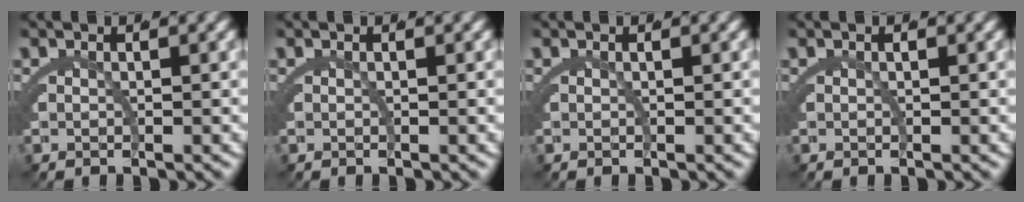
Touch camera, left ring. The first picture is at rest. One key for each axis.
{"total": 0.0}
{"total": 0.0}
{"total": 0.0}